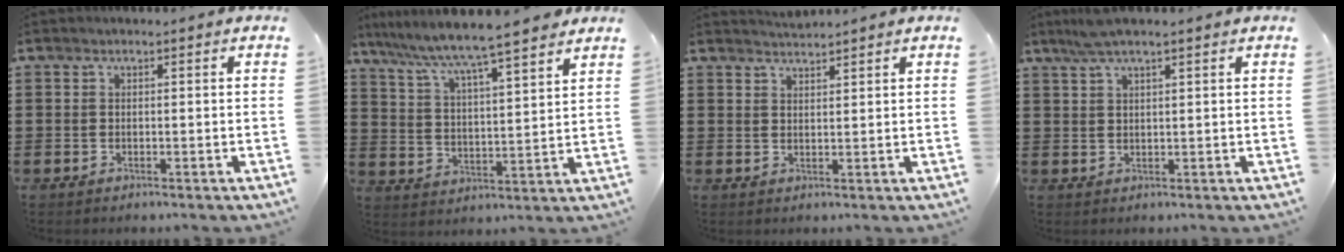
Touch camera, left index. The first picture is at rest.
{"total": 6.4, "force": [5.8, -0.6, 2.6], "torque": [-0.076, -0.042, 0.092]}
{"total": 1.9, "force": [1.9, -0.2, 0.0], "torque": [-0.003, -0.002, 0.036]}
{"total": 3.1, "force": [2.2, 0.1, 2.1], "torque": [-0.044, 0.003, 0.041]}